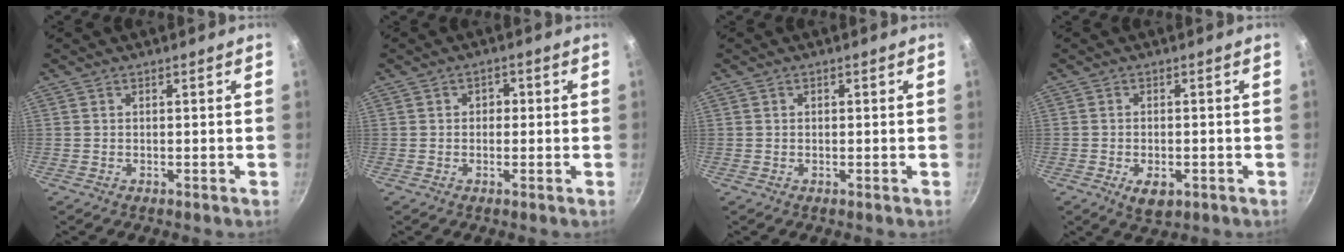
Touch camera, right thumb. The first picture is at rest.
{"total": 2.2, "force": [0.1, 1.9, 1.2], "torque": [-0.007, 0.006, -0.002]}
{"total": 0.5, "force": [0.1, 0.5, 0.2], "torque": [-0.005, 0.004, 0.003]}
{"total": 4.8, "force": [-1.9, 2.6, 3.6], "torque": [-0.054, 0.002, -0.025]}